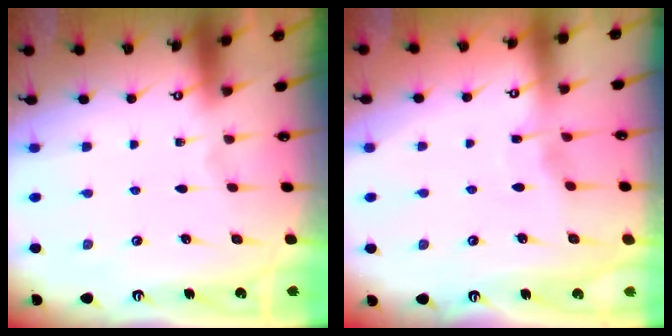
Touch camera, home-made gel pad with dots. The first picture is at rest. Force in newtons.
{"total": 2.9, "press": 2.9, "slide": 0.3}